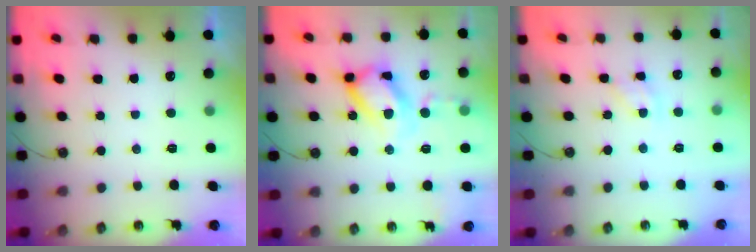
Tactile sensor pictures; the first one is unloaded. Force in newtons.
{"total": 17.7, "press": 17.6, "slide": 1.5}
{"total": 5.2, "press": 5.2, "slide": 0.2}